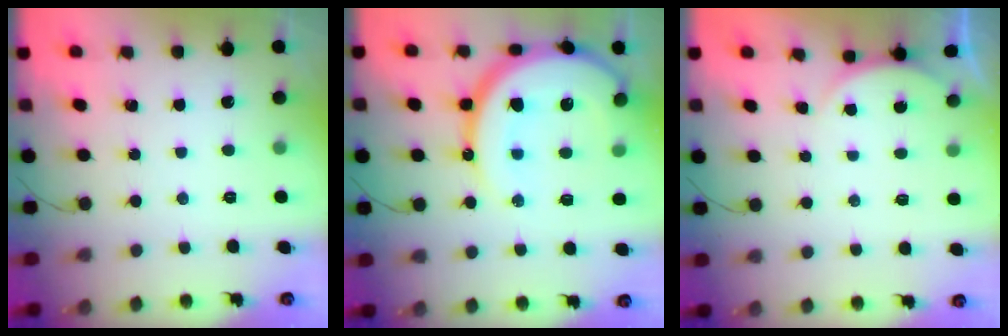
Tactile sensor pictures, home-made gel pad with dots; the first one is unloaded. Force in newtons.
{"total": 20.8, "press": 20.7, "slide": 2.0}
{"total": 2.3, "press": 2.3, "slide": 0.5}